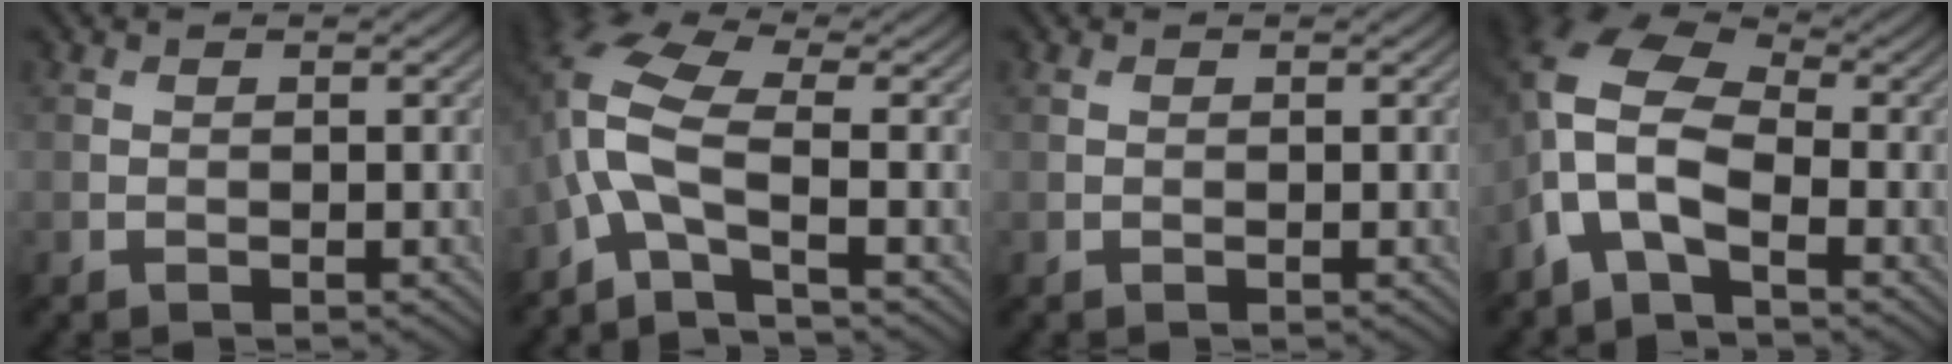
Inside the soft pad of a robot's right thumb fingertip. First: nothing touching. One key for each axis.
{"total": 8.0, "fx": -2.3, "fy": 2.7, "fz": 7.2, "tx": -0.164, "ty": 0.014, "tz": -0.075}
{"total": 0.0}
{"total": 9.1, "fx": -3.0, "fy": 4.7, "fz": 7.2, "tx": -0.162, "ty": 0.001, "tz": -0.082}